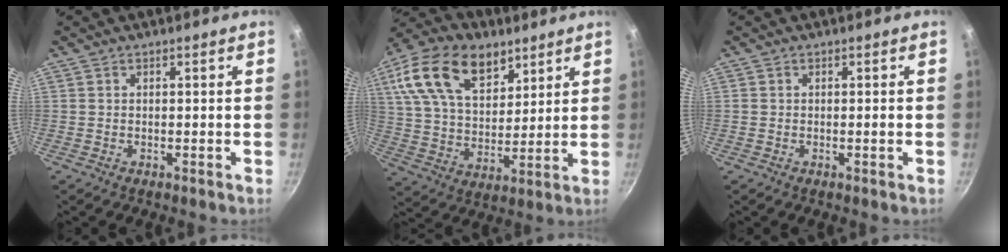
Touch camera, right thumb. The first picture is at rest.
{"total": 19.6, "force": [9.8, 12.0, 12.1], "torque": [-0.197, -0.022, 0.171]}
{"total": 0.8, "force": [-0.2, 0.3, 0.7], "torque": [-0.011, 0.002, -0.006]}